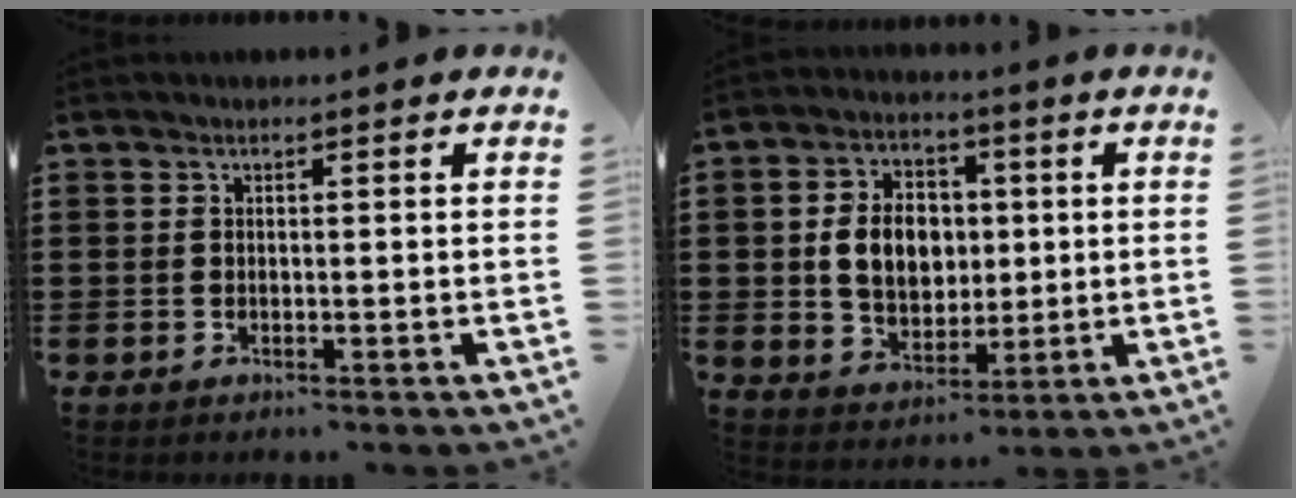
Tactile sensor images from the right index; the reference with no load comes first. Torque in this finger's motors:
{"motor_torque": [1.74, 0.05, 0.76, 0.11]}